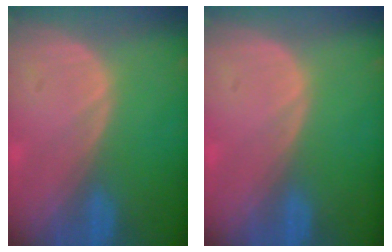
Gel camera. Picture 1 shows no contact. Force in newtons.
{"total": 0.0}